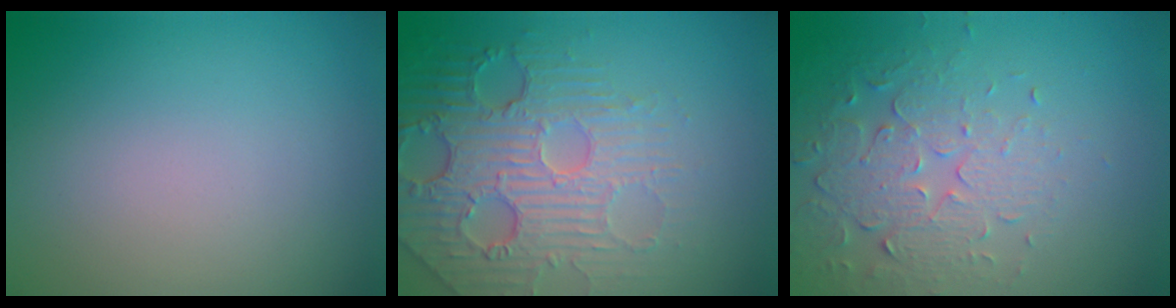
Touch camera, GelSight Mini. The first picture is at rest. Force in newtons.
{"total": 6.8, "press": 5.2, "slide": 4.3}
{"total": 4.4, "press": 3.5, "slide": 2.7}